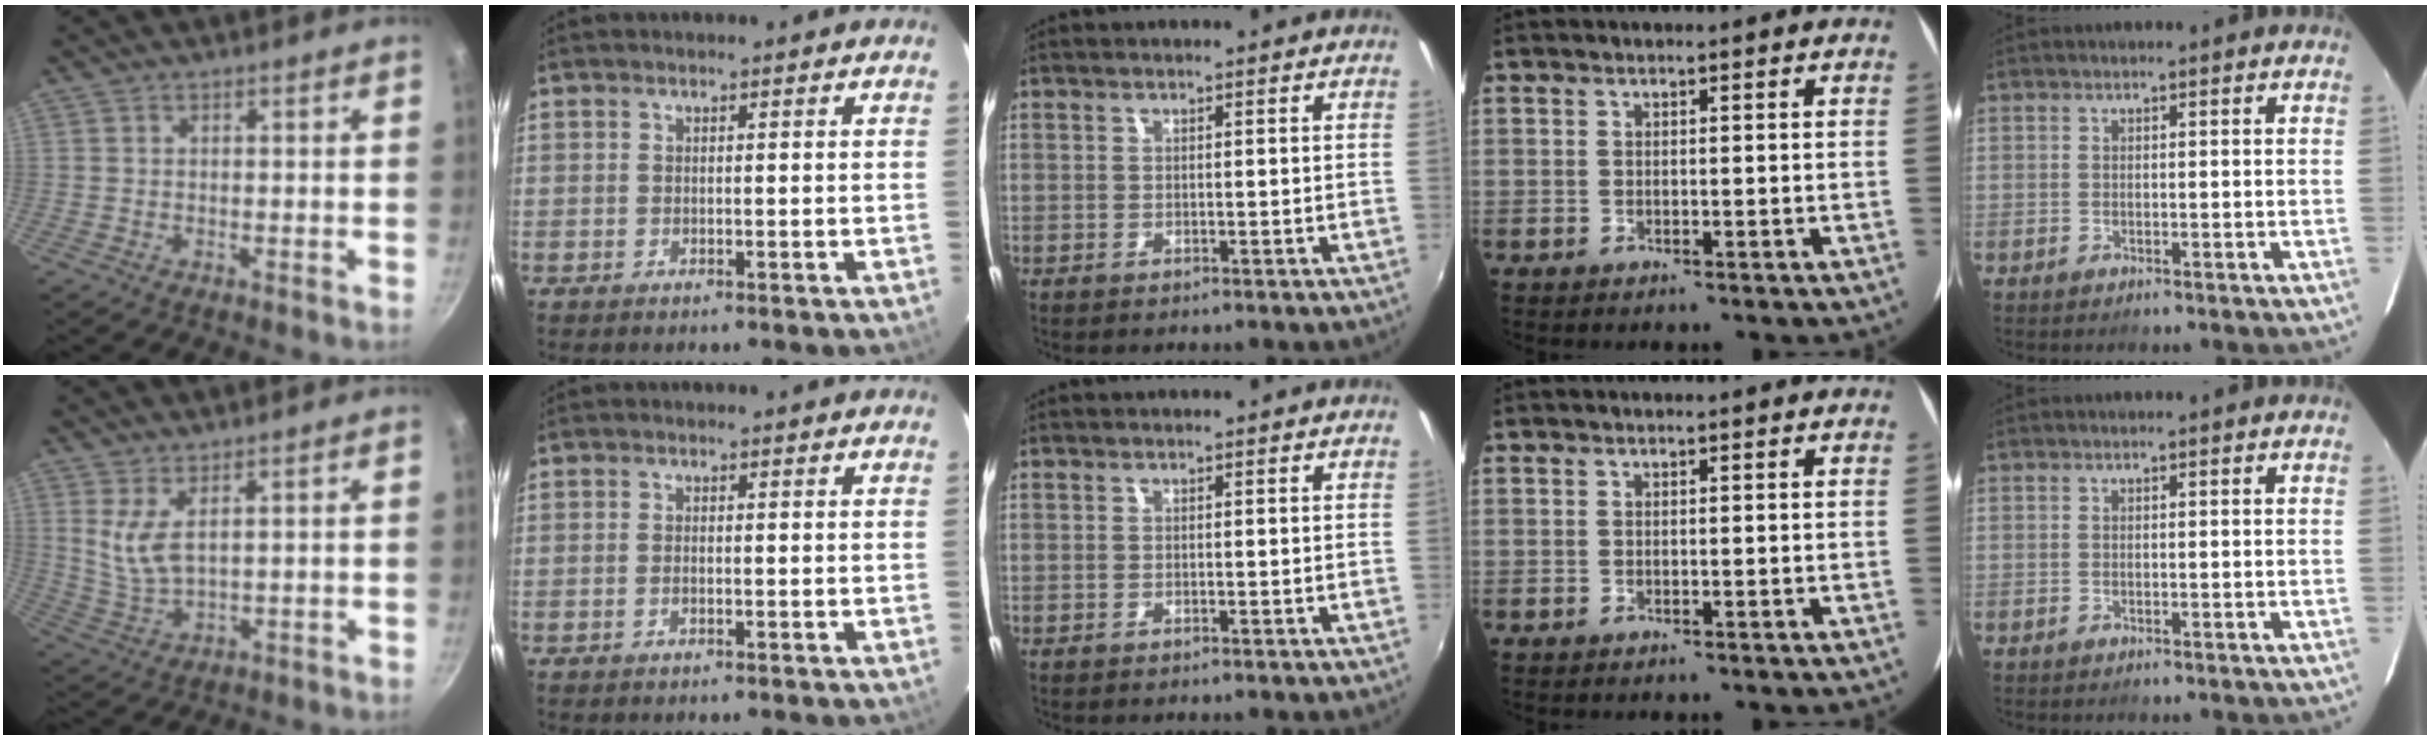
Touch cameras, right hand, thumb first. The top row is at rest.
{"thumb": {"total": 6.5, "force": [2.6, 2.9, 5.2], "torque": [-0.100, -0.031, 0.061]}, "index": {"total": 1.0, "force": [-0.3, 0.3, 0.9], "torque": [-0.021, 0.001, -0.007]}}